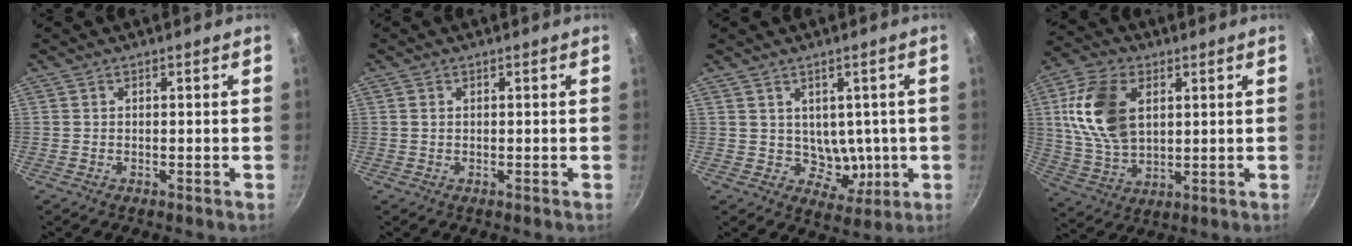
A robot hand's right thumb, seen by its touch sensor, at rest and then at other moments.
{"total": 0.6, "force": [0.1, 0.4, 0.4], "torque": [-0.008, 0.001, 0.003]}
{"total": 6.1, "force": [0.7, 5.1, 3.3], "torque": [-0.020, -0.016, 0.024]}
{"total": 15.2, "force": [3.8, 9.7, 11.1], "torque": [-0.199, -0.005, 0.077]}